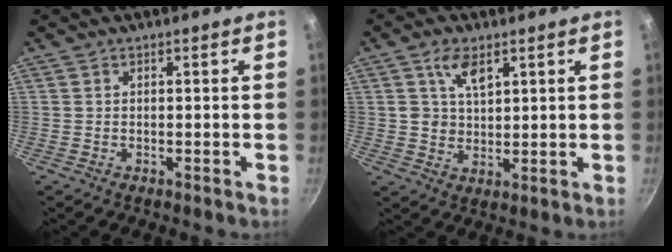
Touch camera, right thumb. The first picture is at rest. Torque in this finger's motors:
{"motor_torque": [0.24, 0.14, 0.14, -0.28, 0.03]}